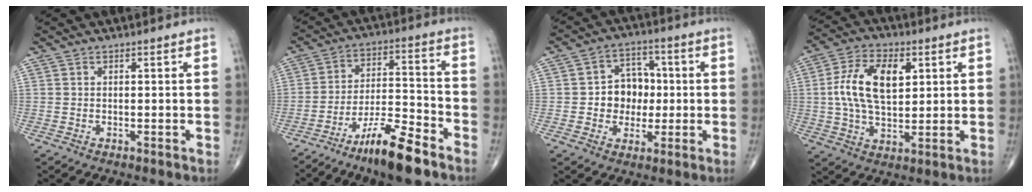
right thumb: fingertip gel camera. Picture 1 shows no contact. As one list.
[{"total": 12.8, "force": [-8.9, 2.6, 8.8], "torque": [-0.156, 0.065, -0.156]}, {"total": 8.9, "force": [-0.3, 7.4, 4.9], "torque": [-0.027, 0.020, -0.010]}, {"total": 13.1, "force": [2.6, 7.3, 10.6], "torque": [-0.189, 0.003, 0.046]}]